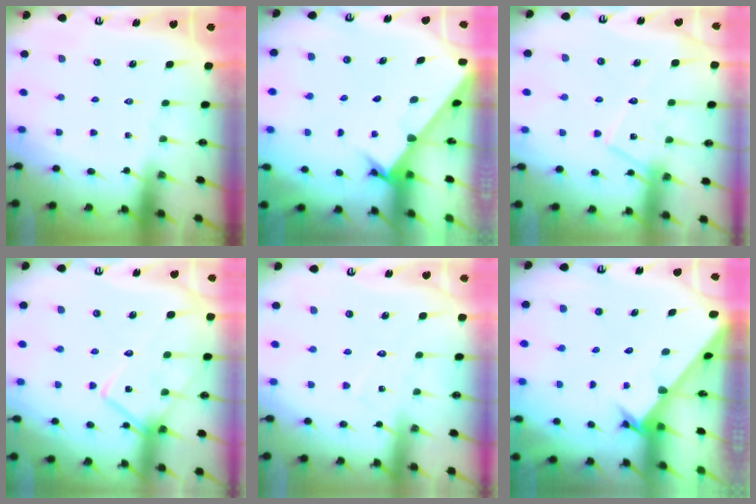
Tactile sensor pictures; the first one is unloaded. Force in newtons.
{"total": 2.5, "press": 2.5, "slide": 0.2}
{"total": 14.1, "press": 14.1, "slide": 1.0}
{"total": 15.5, "press": 15.4, "slide": 1.2}
{"total": 6.8, "press": 6.8, "slide": 0.4}
{"total": 2.6, "press": 2.6, "slide": 0.2}